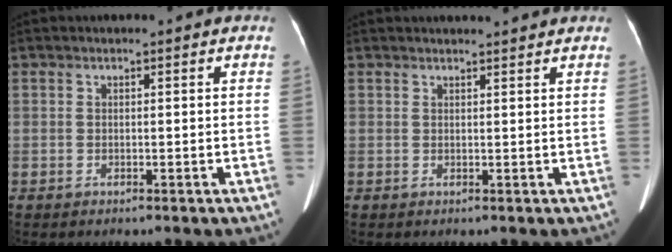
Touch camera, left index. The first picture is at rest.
{"total": 3.5, "force": [3.4, 0.0, 0.9], "torque": [-0.013, 0.017, 0.042]}